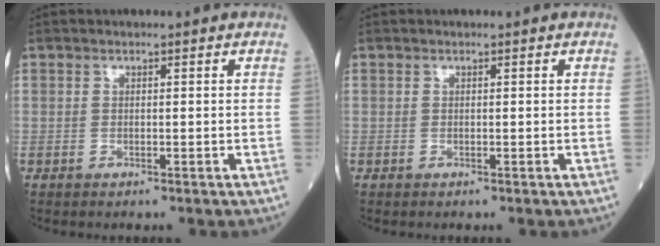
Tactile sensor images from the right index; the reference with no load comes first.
{"total": 0.0}